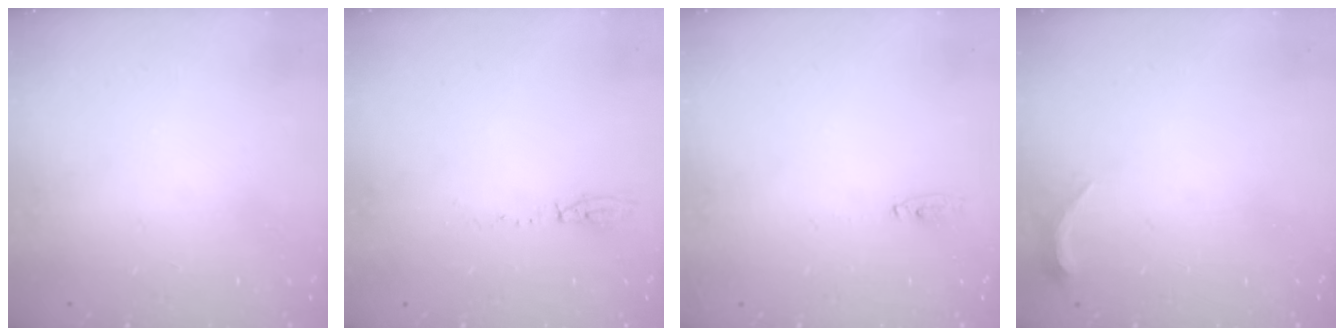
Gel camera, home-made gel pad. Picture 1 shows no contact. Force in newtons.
{"total": 3.9, "press": 3.8, "slide": 0.9}
{"total": 15.9, "press": 4.3, "slide": 15.3}
{"total": 3.5, "press": 3.4, "slide": 0.7}